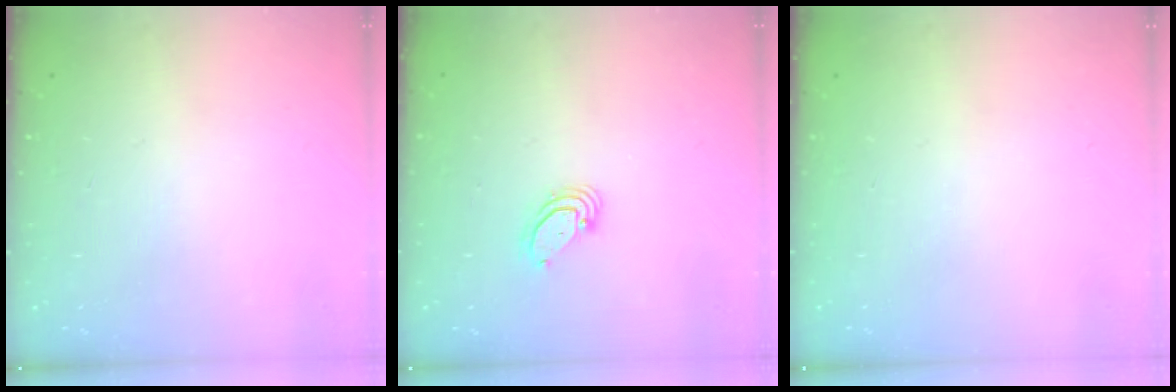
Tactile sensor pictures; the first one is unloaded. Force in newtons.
{"total": 3.8, "press": 3.8, "slide": 0.3}
{"total": 0.0}